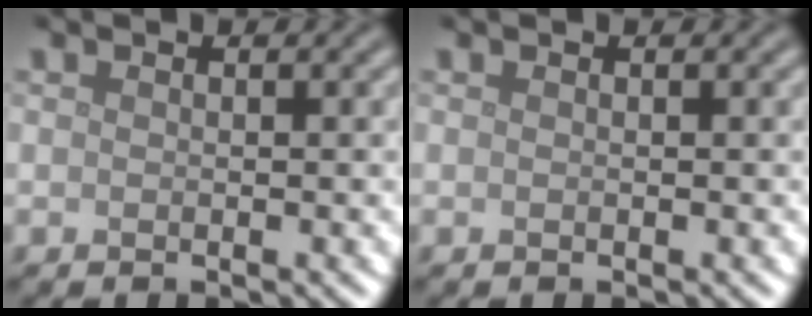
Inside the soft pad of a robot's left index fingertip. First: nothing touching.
{"total": 0.0}